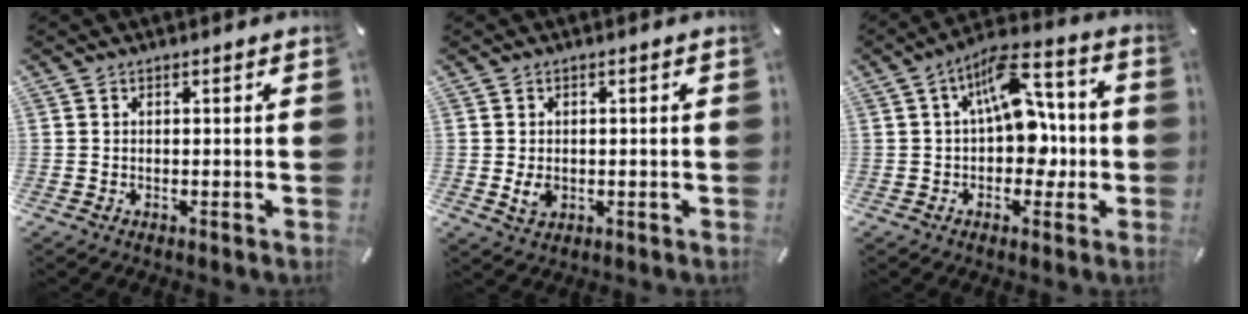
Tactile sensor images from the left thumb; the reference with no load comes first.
{"total": 3.1, "force": [-0.3, 2.5, 1.8], "torque": [-0.031, -0.003, -0.007]}
{"total": 13.3, "force": [2.3, 8.2, 10.2], "torque": [-0.145, -0.008, 0.041]}